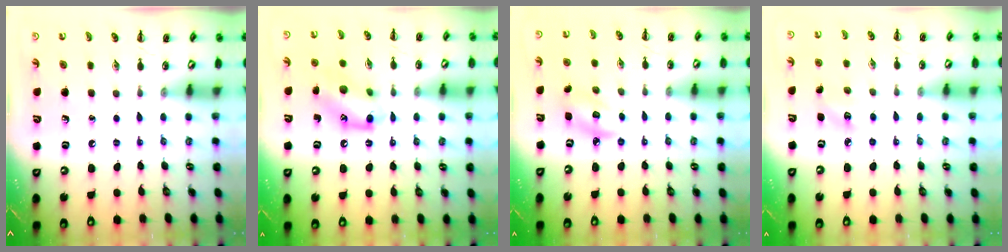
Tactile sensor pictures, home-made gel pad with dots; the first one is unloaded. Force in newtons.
{"total": 13.5, "press": 13.4, "slide": 1.0}
{"total": 3.3, "press": 3.3, "slide": 0.6}
{"total": 3.6, "press": 3.5, "slide": 0.9}